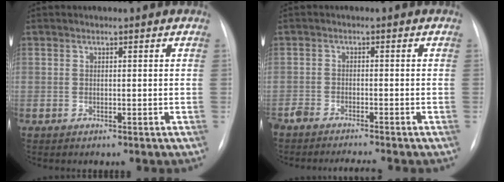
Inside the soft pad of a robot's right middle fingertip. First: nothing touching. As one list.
[{"total": 5.7, "force": [-5.3, 0.0, 2.2], "torque": [-0.033, -0.014, -0.089]}]